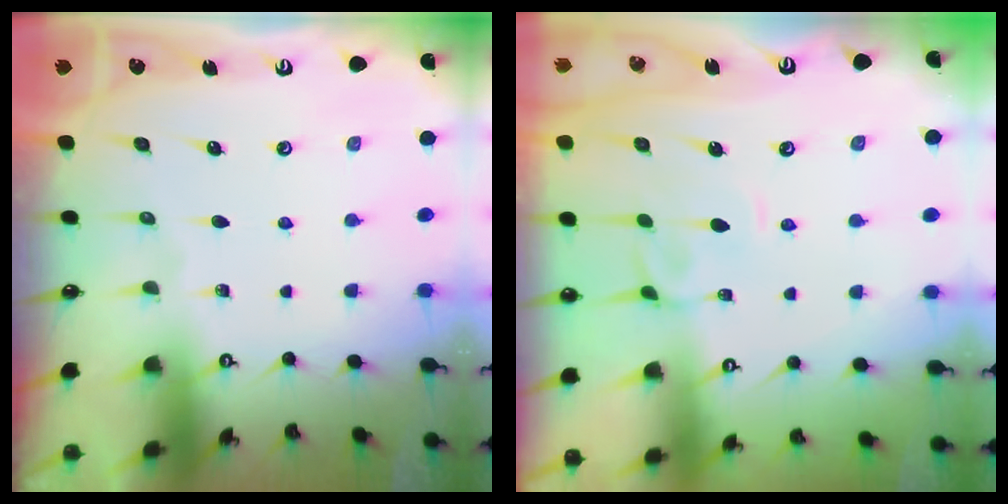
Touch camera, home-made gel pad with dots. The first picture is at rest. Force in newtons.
{"total": 3.0, "press": 3.0, "slide": 0.4}